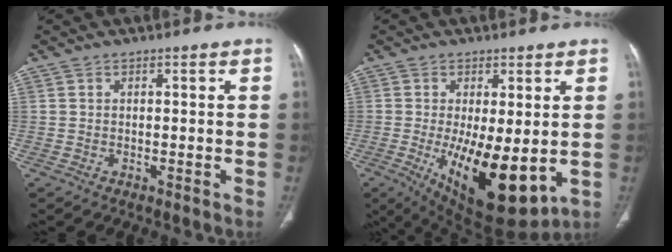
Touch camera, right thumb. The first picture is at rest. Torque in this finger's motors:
{"motor_torque": [2.19, 2.27, 0.29, 0.02, 0.48]}